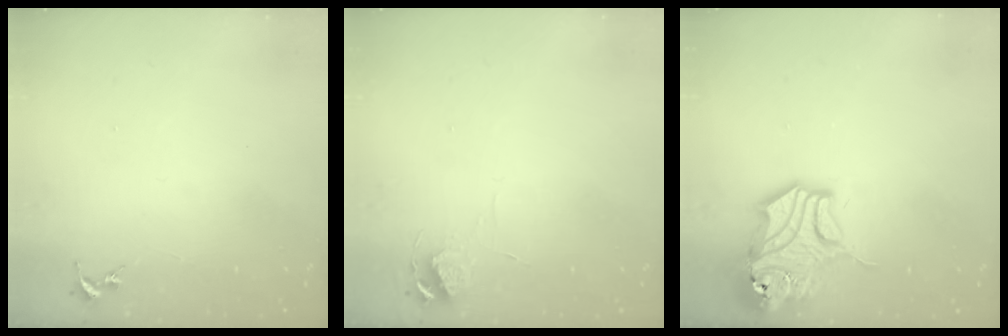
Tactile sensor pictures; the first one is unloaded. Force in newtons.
{"total": 4.8, "press": 4.7, "slide": 0.6}
{"total": 15.4, "press": 15.2, "slide": 2.1}